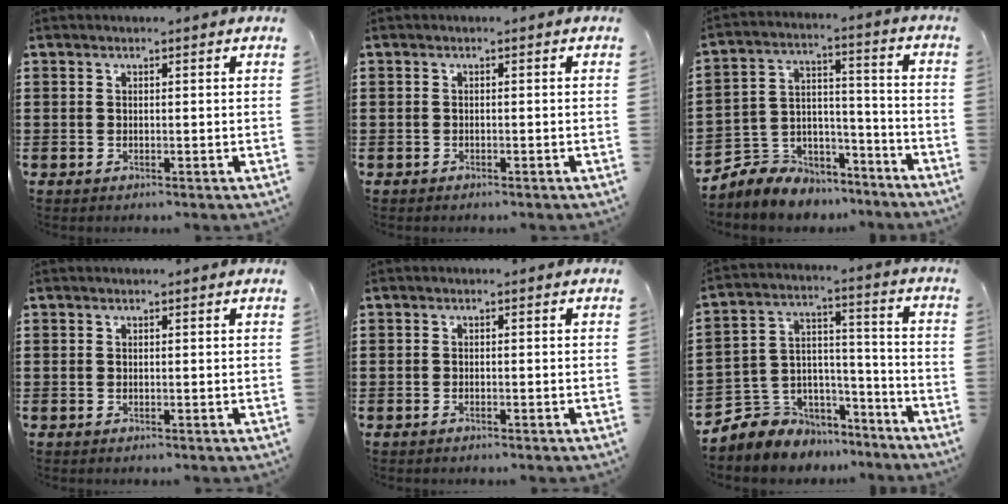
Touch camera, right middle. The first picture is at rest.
{"total": 0.6, "force": [-0.5, 0.3, 0.0], "torque": [0.000, 0.003, -0.012]}
{"total": 6.2, "force": [-5.5, 2.7, -0.8], "torque": [-0.004, 0.002, -0.112]}
{"total": 0.0}
{"total": 0.6, "force": [-0.6, 0.0, 0.2], "torque": [-0.006, -0.003, -0.011]}
{"total": 5.7, "force": [-3.9, 4.1, -0.9], "torque": [-0.012, -0.001, -0.077]}